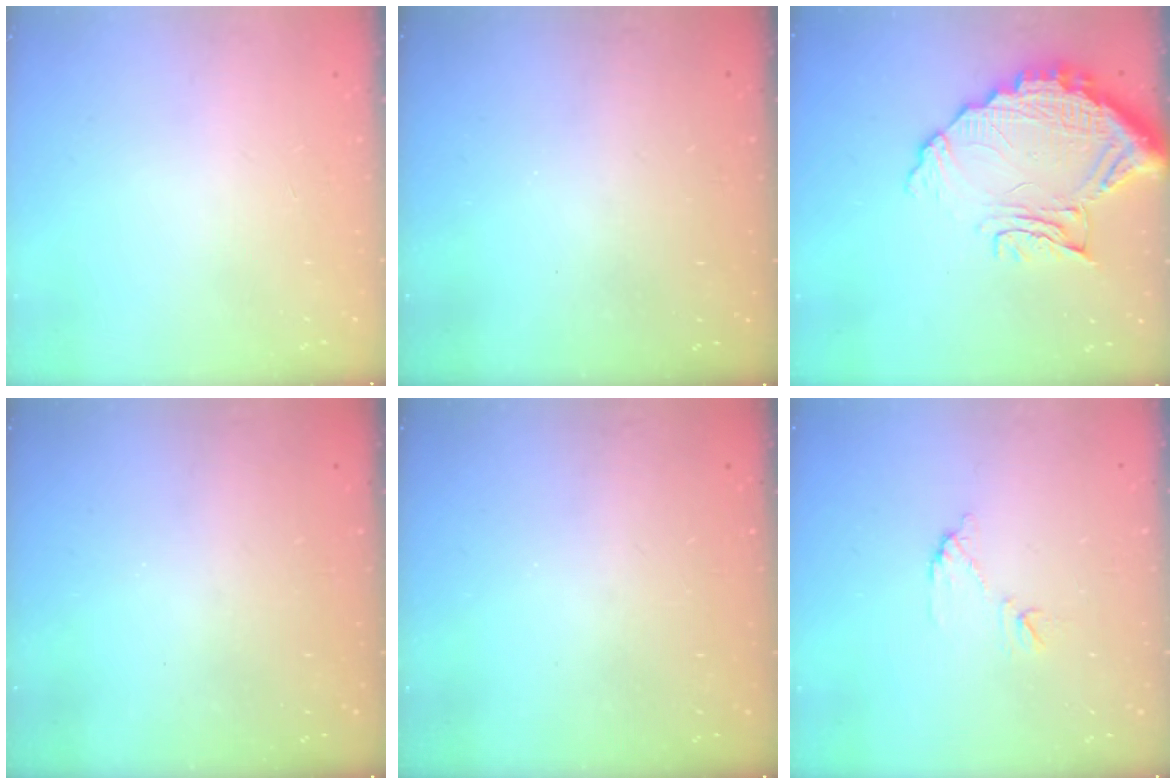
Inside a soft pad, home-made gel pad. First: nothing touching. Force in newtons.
{"total": 3.1, "press": 3.1, "slide": 0.1}
{"total": 15.7, "press": 15.6, "slide": 1.3}
{"total": 3.1, "press": 3.1, "slide": 0.1}
{"total": 3.0, "press": 3.0, "slide": 0.1}
{"total": 8.0, "press": 8.0, "slide": 0.2}